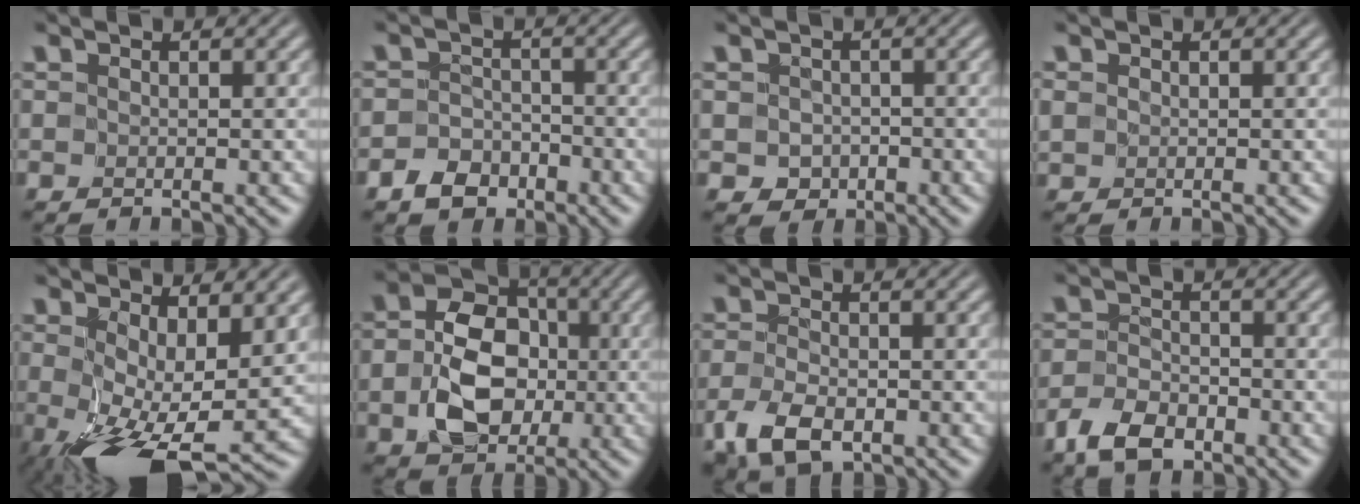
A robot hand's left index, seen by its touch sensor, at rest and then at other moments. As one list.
[{"total": 2.9, "force": [-2.0, 1.9, 0.6], "torque": [-0.006, 0.002, -0.039]}, {"total": 1.9, "force": [-0.7, 1.7, 0.5], "torque": [-0.003, -0.005, -0.010]}, {"total": 0.5, "force": [0.0, 0.5, 0.2], "torque": [-0.002, 0.001, 0.000]}, {"total": 10.3, "force": [-1.4, 4.6, 9.1], "torque": [-0.165, -0.022, -0.013]}, {"total": 7.7, "force": [-1.1, 5.8, 4.9], "torque": [-0.098, -0.005, -0.015]}, {"total": 4.0, "force": [-2.1, 2.2, 2.5], "torque": [-0.058, -0.008, -0.043]}, {"total": 3.8, "force": [-2.7, 2.0, 1.8], "torque": [-0.034, -0.003, -0.058]}]